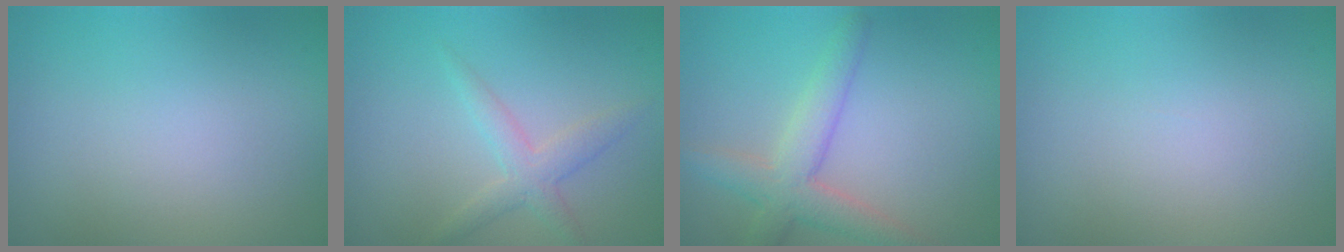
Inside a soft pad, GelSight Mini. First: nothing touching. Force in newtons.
{"total": 2.2, "press": 2.2, "slide": 0.1}
{"total": 4.3, "press": 4.3, "slide": 0.3}
{"total": 0.0}